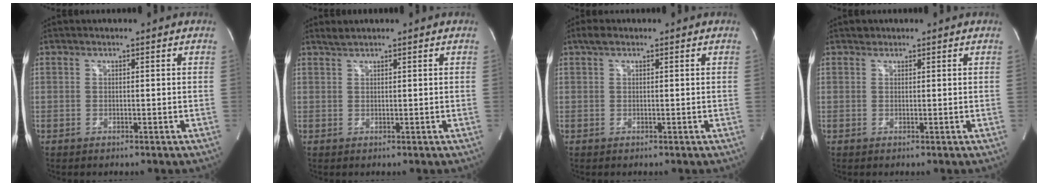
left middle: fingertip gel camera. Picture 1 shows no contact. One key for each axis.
{"total": 1.1, "fx": 1.0, "fy": -0.2, "fz": 0.2, "tx": -0.011, "ty": 0.005, "tz": 0.026}
{"total": 1.6, "fx": 1.1, "fy": 0.7, "fz": 1.0, "tx": -0.024, "ty": 0.016, "tz": 0.020}
{"total": 0.8, "fx": 0.6, "fy": 0.4, "fz": 0.0, "tx": -0.002, "ty": 0.001, "tz": 0.009}